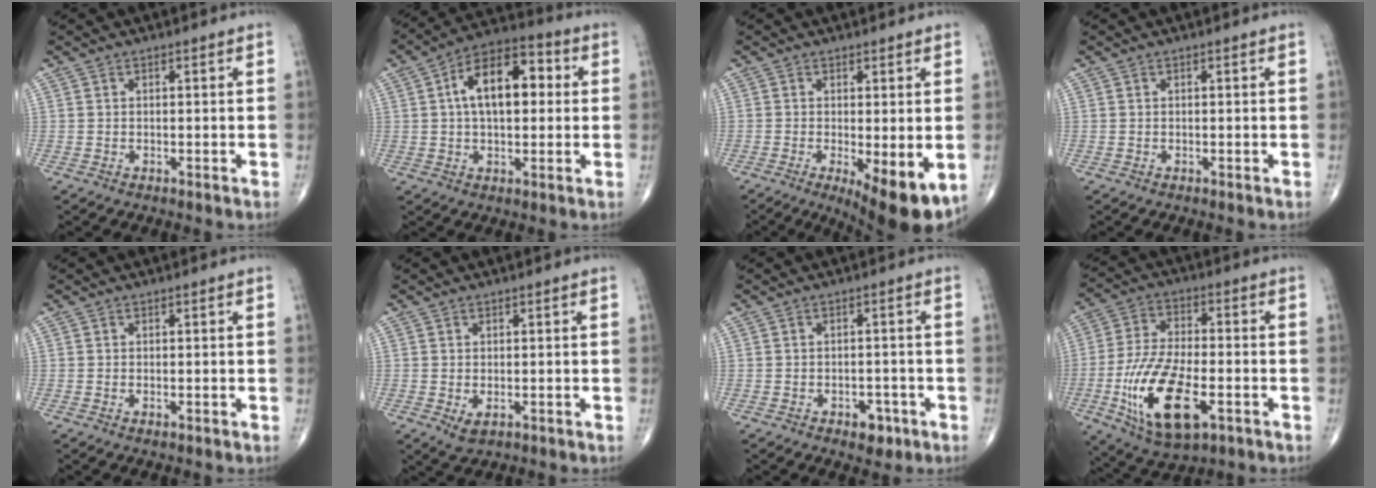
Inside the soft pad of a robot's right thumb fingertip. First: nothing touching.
{"total": 14.3, "force": [2.2, 7.9, 11.8], "torque": [-0.173, 0.027, 0.028]}
{"total": 10.1, "force": [-3.1, 3.0, 9.1], "torque": [-0.130, -0.022, -0.040]}
{"total": 0.0}
{"total": 0.7, "force": [-0.2, 0.3, 0.6], "torque": [-0.011, -0.001, -0.004]}
{"total": 2.6, "force": [-0.7, 1.5, 2.0], "torque": [-0.029, -0.004, -0.002]}
{"total": 3.9, "force": [-2.1, 2.5, 2.2], "torque": [-0.013, 0.011, -0.024]}
{"total": 17.8, "force": [-5.8, 8.0, 14.8], "torque": [-0.286, 0.008, -0.096]}